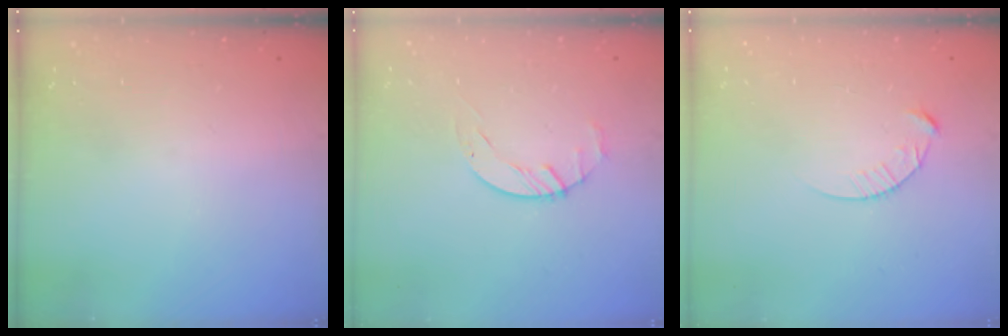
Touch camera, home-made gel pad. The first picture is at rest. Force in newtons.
{"total": 1.8, "press": 1.7, "slide": 0.3}
{"total": 4.3, "press": 4.3, "slide": 0.4}